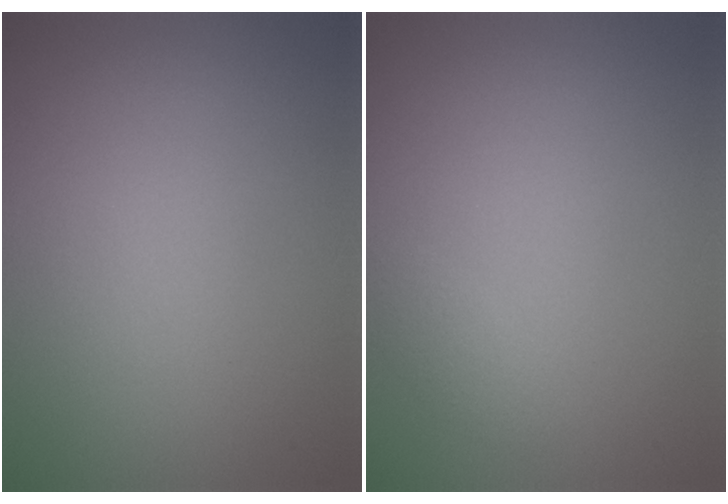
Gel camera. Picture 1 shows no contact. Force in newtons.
{"total": 0.7, "press": 0.7, "slide": 0.0}